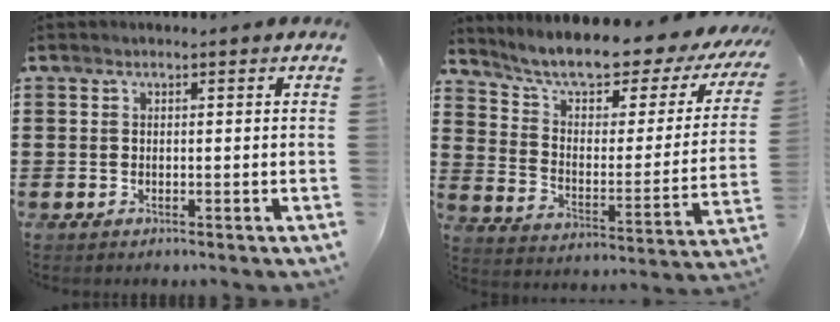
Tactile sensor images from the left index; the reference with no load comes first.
{"total": 7.9, "force": [6.8, 1.3, 3.9], "torque": [-0.099, -0.052, 0.111]}